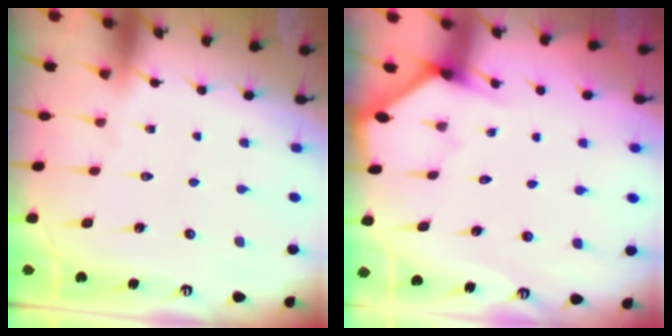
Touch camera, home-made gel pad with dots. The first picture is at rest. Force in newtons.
{"total": 2.4, "press": 2.3, "slide": 0.3}